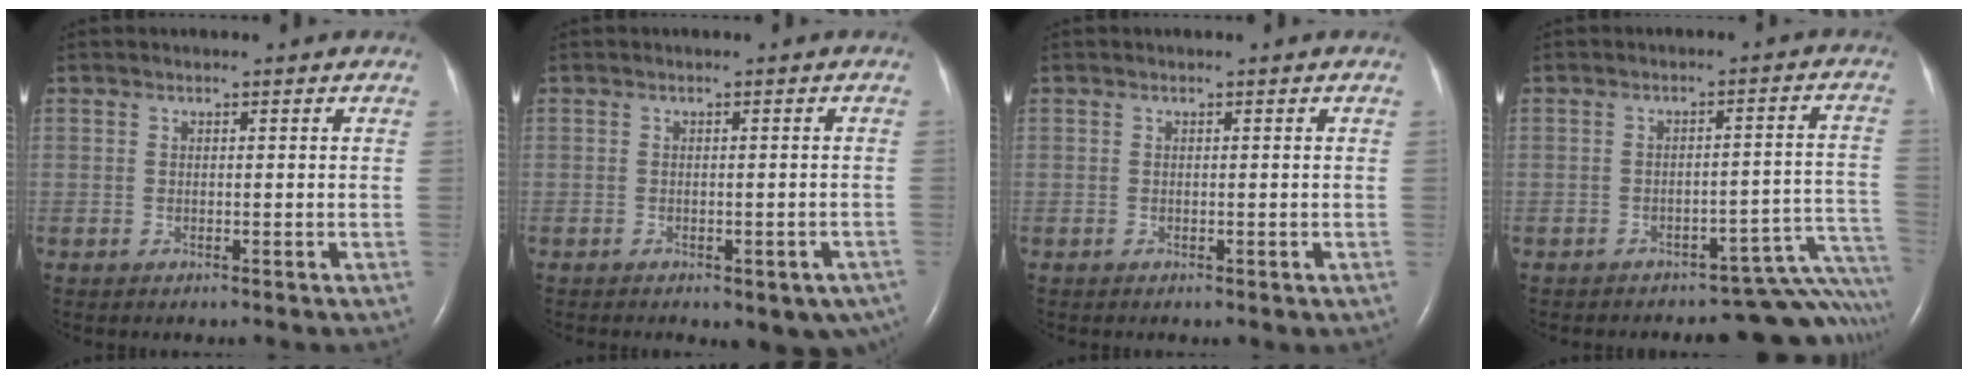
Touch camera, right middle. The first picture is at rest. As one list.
[{"total": 6.4, "force": [-4.5, 2.8, 3.6], "torque": [-0.026, 0.008, -0.055]}, {"total": 0.0}, {"total": 12.0, "force": [-11.6, 1.5, 2.8], "torque": [0.006, 0.048, -0.135]}]